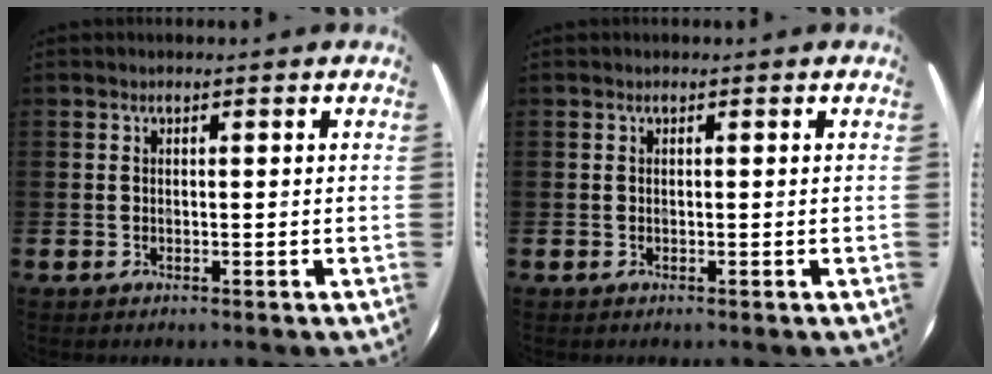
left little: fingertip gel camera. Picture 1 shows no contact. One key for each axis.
{"total": 0.0}